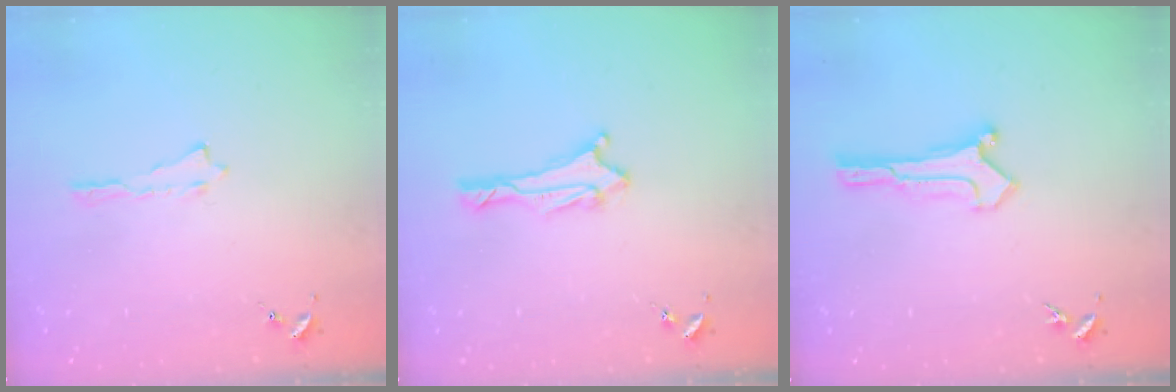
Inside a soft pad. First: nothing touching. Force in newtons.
{"total": 2.0, "press": 1.8, "slide": 0.8}
{"total": 0.6, "press": 0.6, "slide": 0.0}